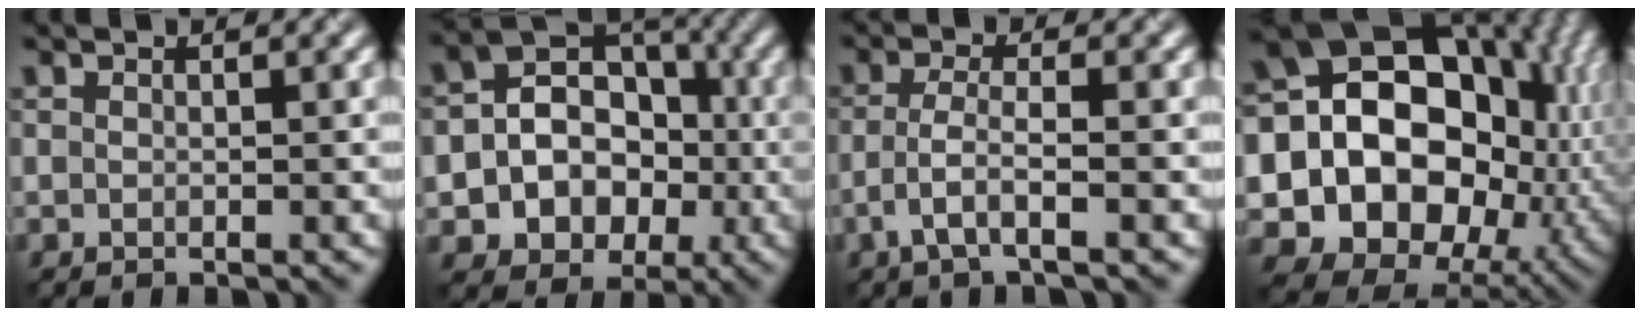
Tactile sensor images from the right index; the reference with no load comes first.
{"total": 8.9, "force": [-1.4, 7.7, 4.3], "torque": [-0.054, 0.005, -0.042]}
{"total": 2.4, "force": [-1.2, 0.2, 2.1], "torque": [-0.047, 0.011, -0.032]}
{"total": 20.9, "force": [1.6, 16.8, 12.4], "torque": [-0.254, 0.025, 0.037]}